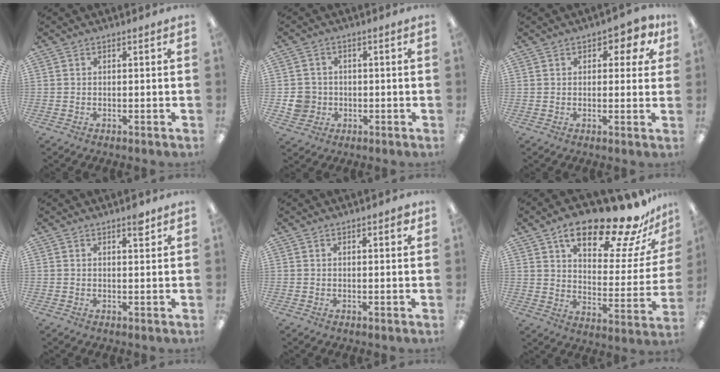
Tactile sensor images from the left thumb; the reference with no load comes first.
{"total": 5.8, "force": [-0.9, 5.5, 1.6], "torque": [-0.031, 0.013, -0.012]}
{"total": 4.4, "force": [1.8, 2.6, 3.0], "torque": [-0.038, 0.001, 0.029]}
{"total": 2.8, "force": [2.1, 0.9, 1.7], "torque": [-0.012, -0.008, 0.031]}
{"total": 1.5, "force": [1.0, 0.6, 0.9], "torque": [-0.010, -0.001, 0.016]}
{"total": 21.8, "force": [16.2, 7.0, 12.8], "torque": [-0.185, -0.109, 0.266]}